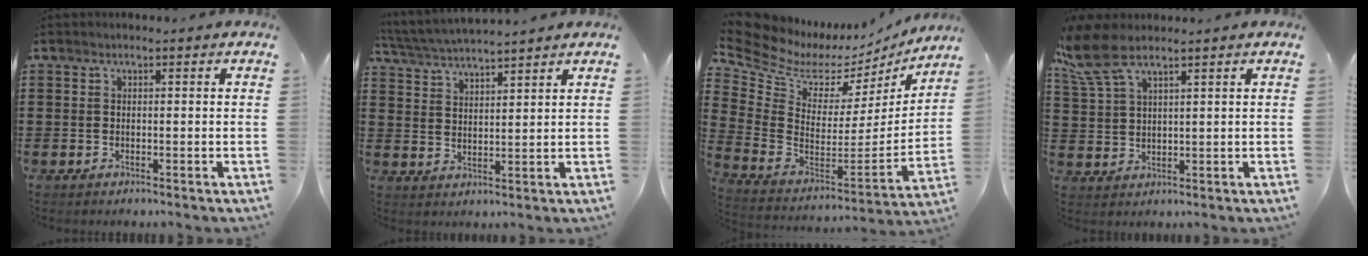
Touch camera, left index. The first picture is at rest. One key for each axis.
{"total": 4.1, "fx": 4.0, "fy": -0.5, "fz": 0.8, "tx": -0.030, "ty": -0.019, "tz": 0.070}
{"total": 7.1, "fx": 4.6, "fy": 4.6, "fz": 2.8, "tx": -0.101, "ty": -0.043, "tz": 0.076}
{"total": 6.7, "fx": 4.6, "fy": 2.0, "fz": 4.4, "tx": -0.122, "ty": -0.012, "tz": 0.079}